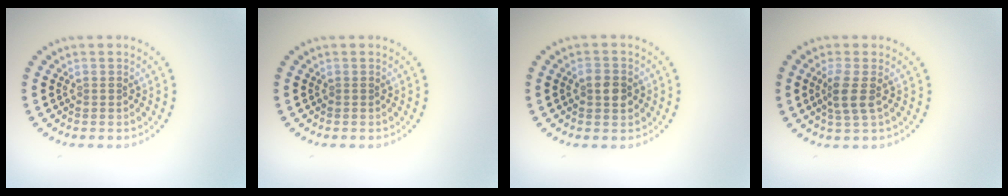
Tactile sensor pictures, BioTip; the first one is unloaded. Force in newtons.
{"total": 0.0}
{"total": 2.5, "press": 2.5, "slide": 0.1}
{"total": 2.4, "press": 1.9, "slide": 1.5}